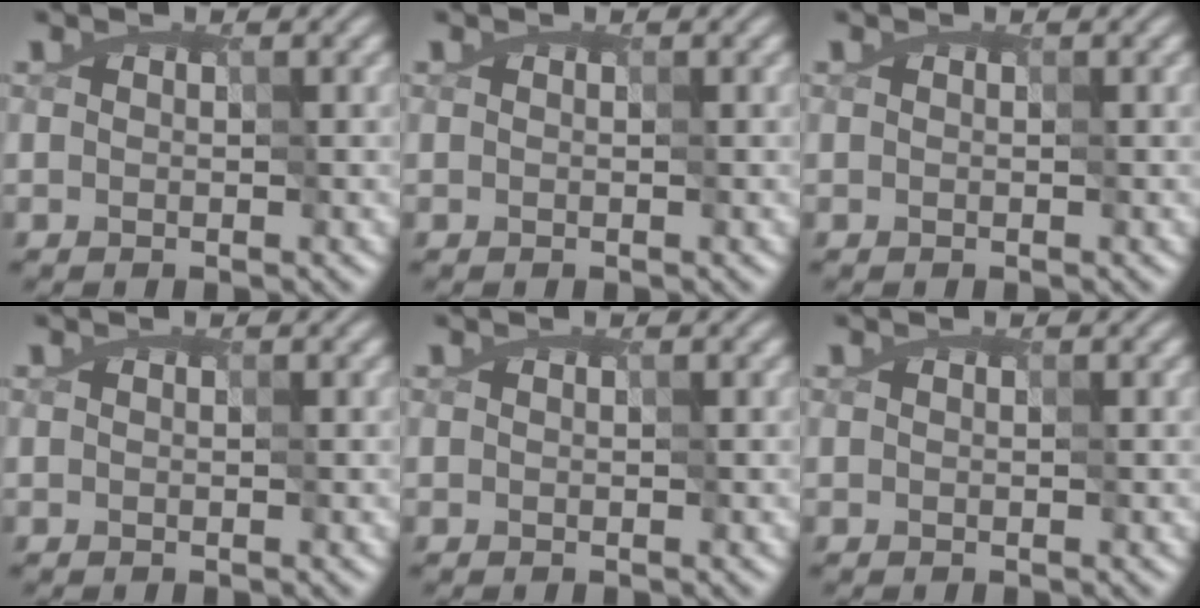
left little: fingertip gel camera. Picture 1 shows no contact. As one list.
[{"total": 0.0}, {"total": 0.0}, {"total": 0.0}, {"total": 0.0}, {"total": 0.0}]